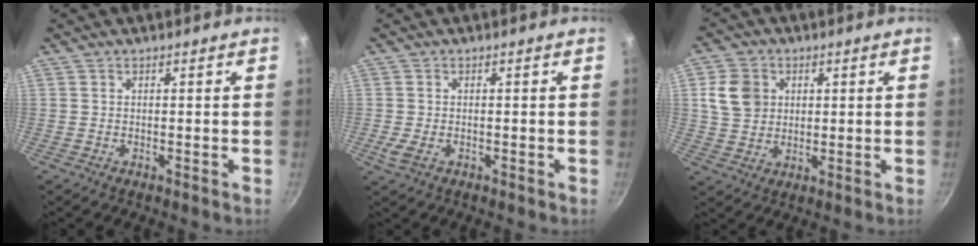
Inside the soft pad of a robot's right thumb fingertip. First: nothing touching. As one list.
[{"total": 2.6, "force": [-0.8, 1.6, 1.9], "torque": [-0.036, -0.005, -0.015]}, {"total": 8.1, "force": [2.0, 6.8, 3.9], "torque": [-0.048, 0.003, 0.035]}]